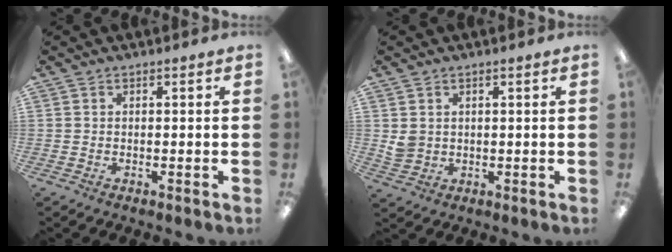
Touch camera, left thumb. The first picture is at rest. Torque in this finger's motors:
{"motor_torque": [0.28, 0.42, 0.44, -0.44, 0.00]}